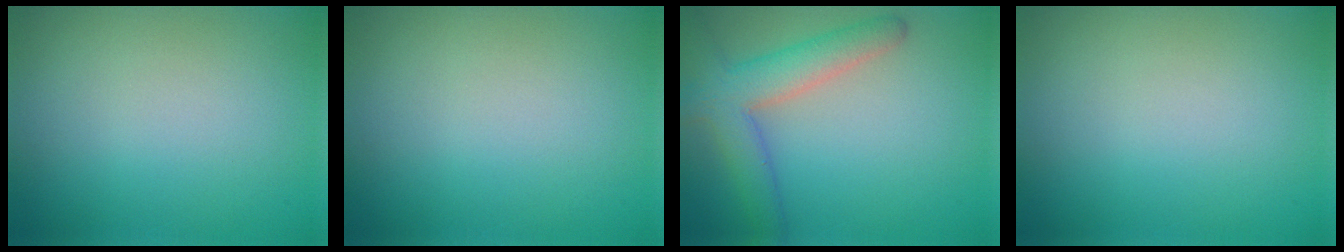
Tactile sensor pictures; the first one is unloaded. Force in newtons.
{"total": 0.0}
{"total": 5.0, "press": 5.0, "slide": 0.3}
{"total": 0.0}